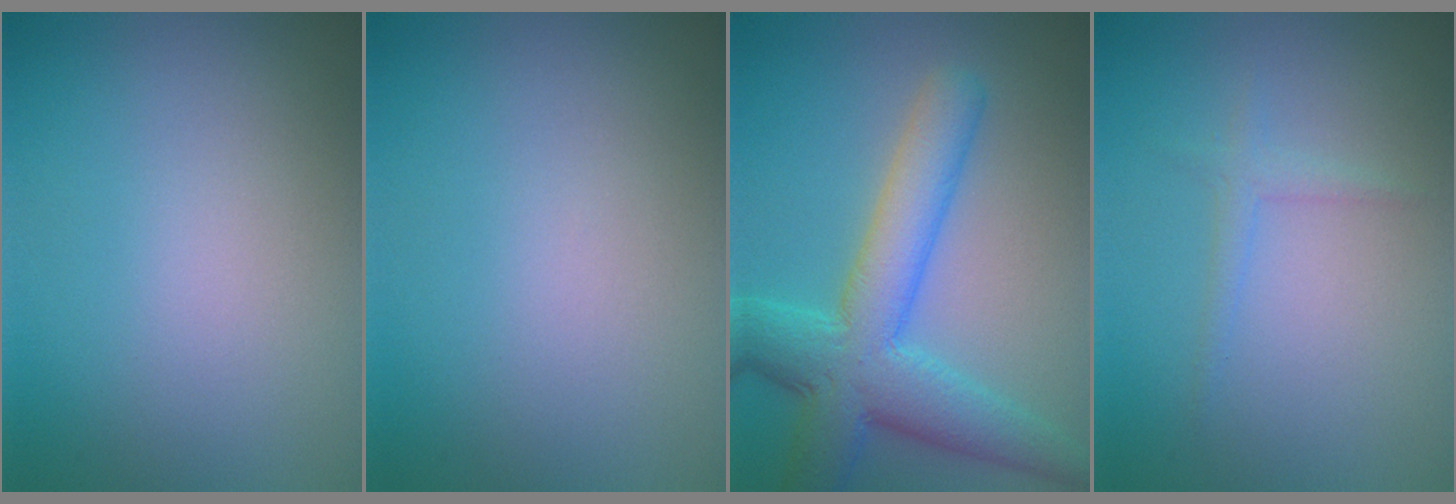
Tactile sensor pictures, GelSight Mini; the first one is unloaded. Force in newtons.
{"total": 0.0}
{"total": 7.5, "press": 7.5, "slide": 0.1}
{"total": 1.2, "press": 1.2, "slide": 0.1}